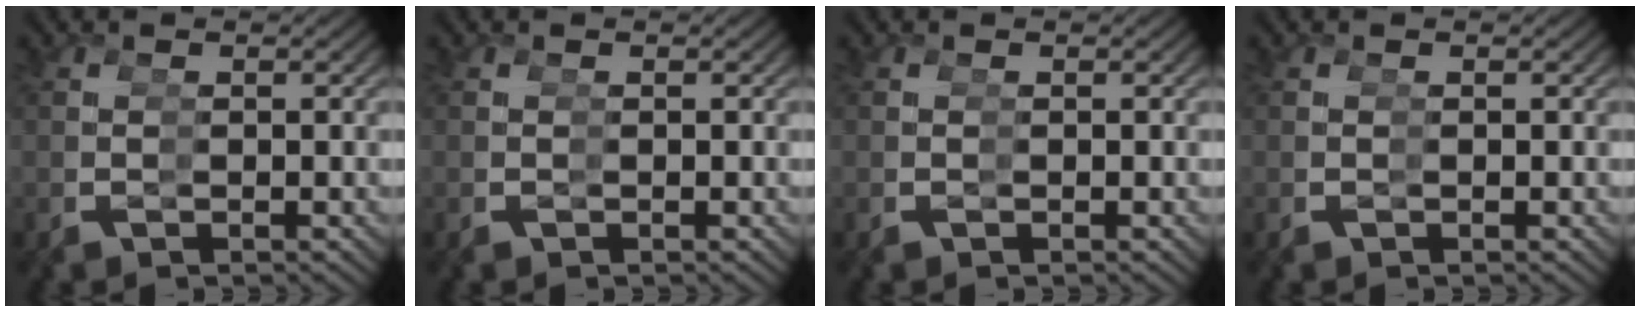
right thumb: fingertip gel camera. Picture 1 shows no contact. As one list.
[{"total": 0.0}, {"total": 0.0}, {"total": 0.0}]